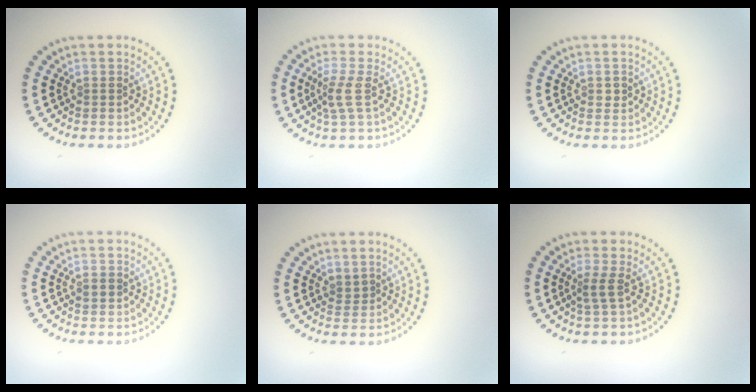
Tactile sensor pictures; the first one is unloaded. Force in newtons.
{"total": 2.2, "press": 1.6, "slide": 1.5}
{"total": 0.7, "press": 0.7, "slide": 0.0}
{"total": 1.6, "press": 1.6, "slide": 0.2}
{"total": 0.5, "press": 0.2, "slide": 0.5}
{"total": 1.8, "press": 1.2, "slide": 1.3}